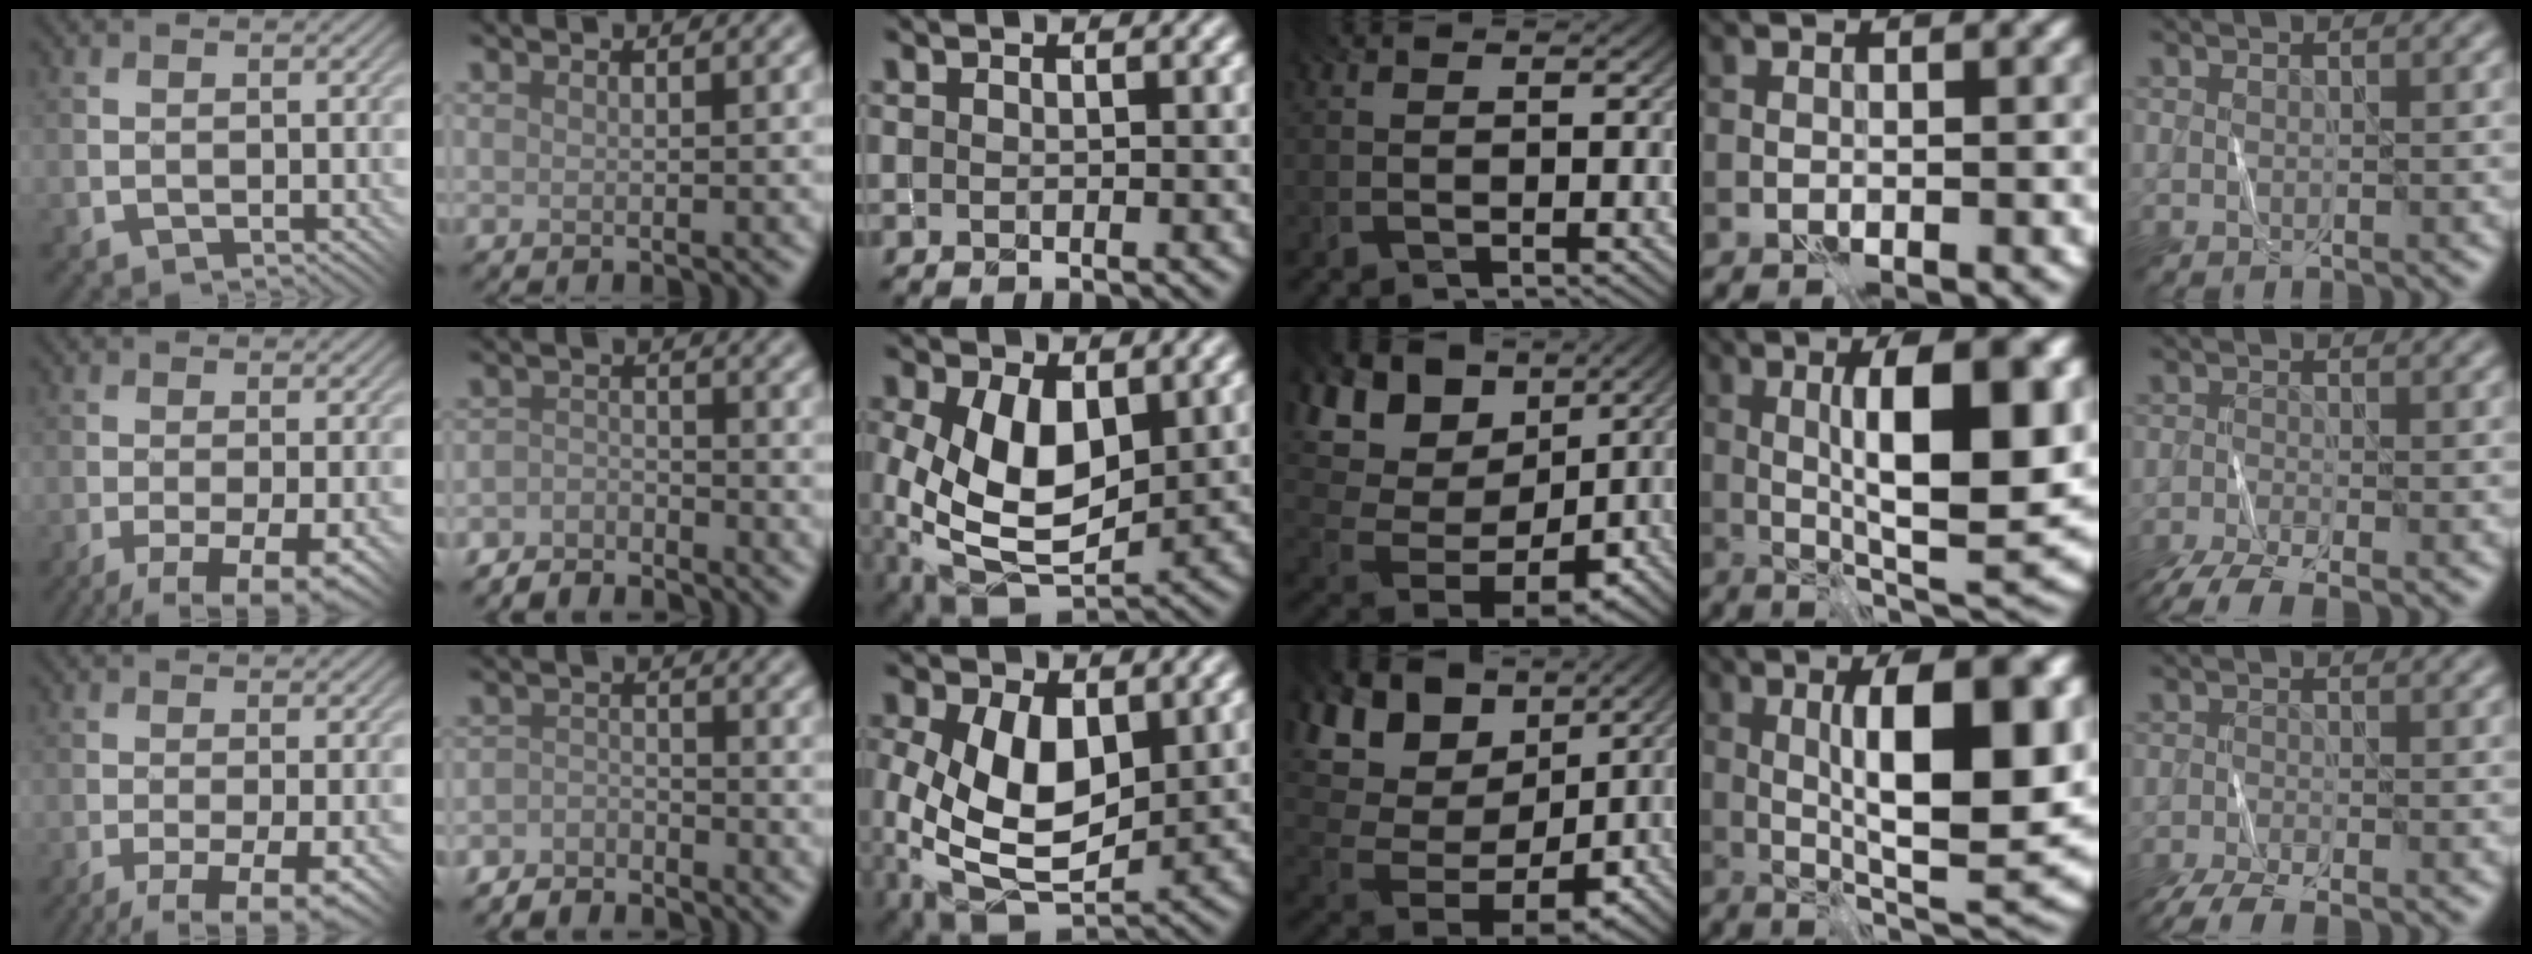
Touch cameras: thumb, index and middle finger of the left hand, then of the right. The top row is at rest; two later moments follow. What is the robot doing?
{"motion": "fold", "object": "shorts"}